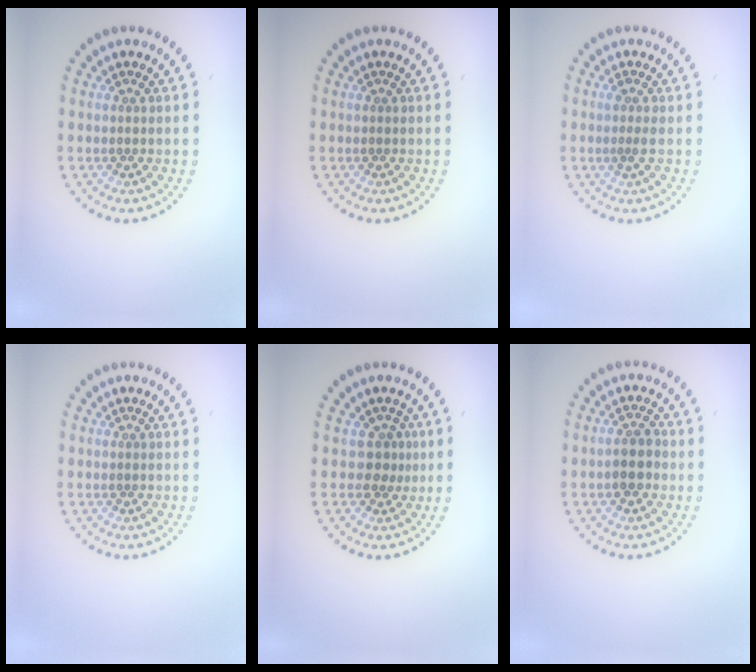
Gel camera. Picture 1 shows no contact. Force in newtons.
{"total": 0.0}
{"total": 1.3, "press": 0.9, "slide": 0.9}
{"total": 0.0}
{"total": 1.8, "press": 1.3, "slide": 1.3}
{"total": 2.4, "press": 2.3, "slide": 0.7}